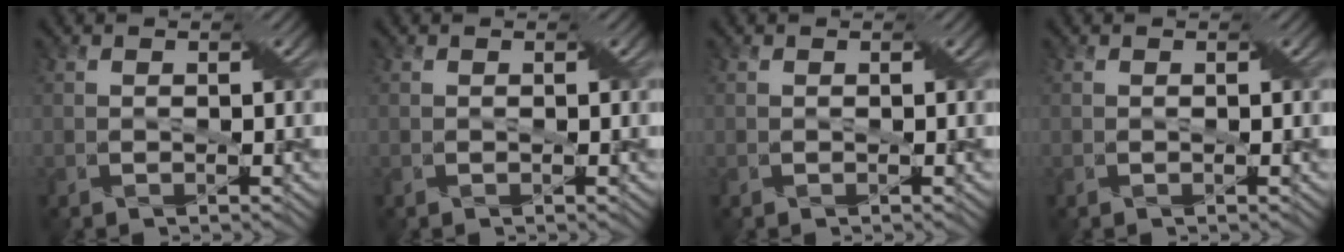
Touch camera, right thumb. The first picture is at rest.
{"total": 0.0}
{"total": 0.0}
{"total": 0.0}